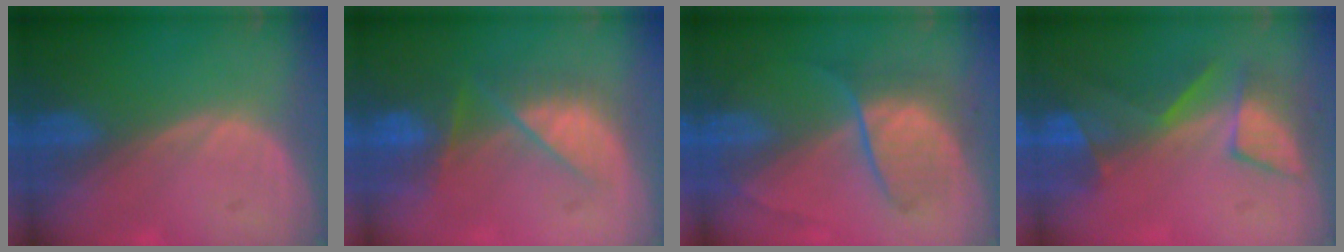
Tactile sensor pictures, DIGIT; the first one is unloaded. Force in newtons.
{"total": 7.6, "press": 7.1, "slide": 2.6}
{"total": 6.4, "press": 6.4, "slide": 0.7}
{"total": 7.4, "press": 7.1, "slide": 1.9}